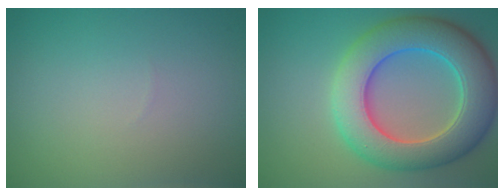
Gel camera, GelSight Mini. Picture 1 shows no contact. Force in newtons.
{"total": 9.7, "press": 9.7, "slide": 0.2}